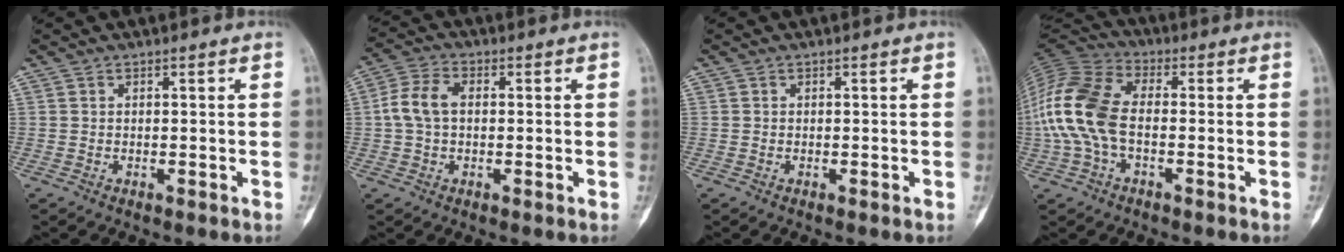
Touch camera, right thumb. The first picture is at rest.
{"total": 6.7, "force": [0.3, 4.4, 5.0], "torque": [-0.107, 0.020, -0.001]}
{"total": 0.0}
{"total": 14.7, "force": [-1.4, 8.7, 11.8], "torque": [-0.265, 0.033, -0.035]}